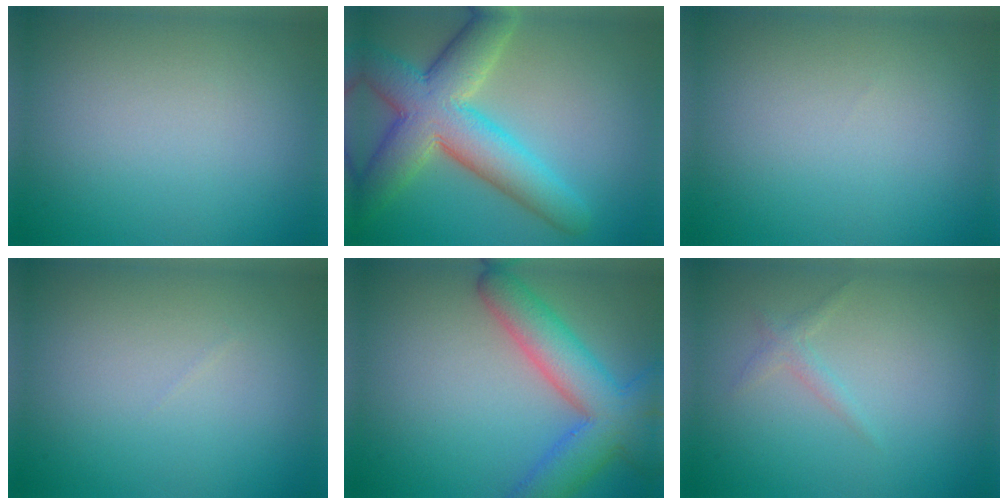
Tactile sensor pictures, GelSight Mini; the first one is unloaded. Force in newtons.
{"total": 8.8, "press": 8.8, "slide": 0.6}
{"total": 0.0}
{"total": 0.0}
{"total": 6.9, "press": 6.9, "slide": 0.3}
{"total": 1.0, "press": 1.0, "slide": 0.0}